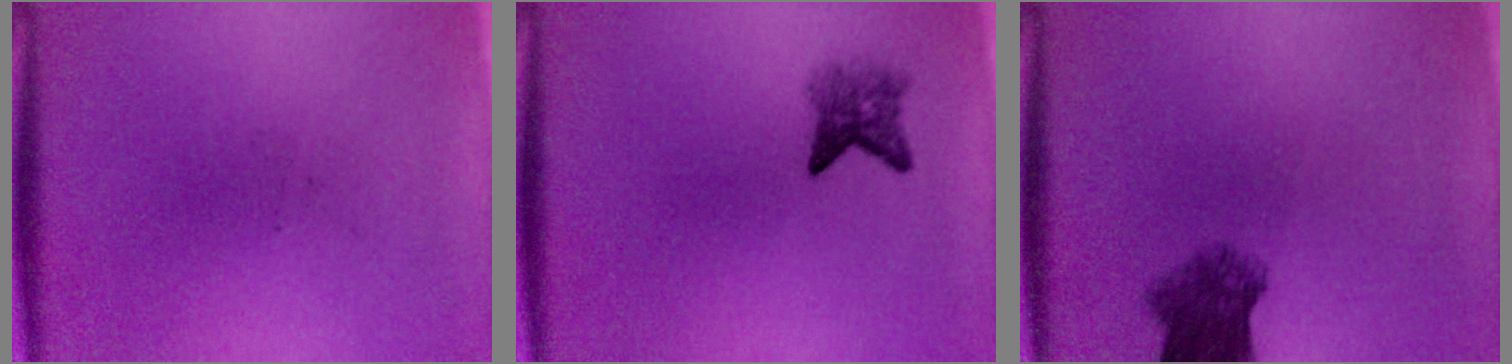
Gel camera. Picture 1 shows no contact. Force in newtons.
{"total": 3.0}
{"total": 5.5}